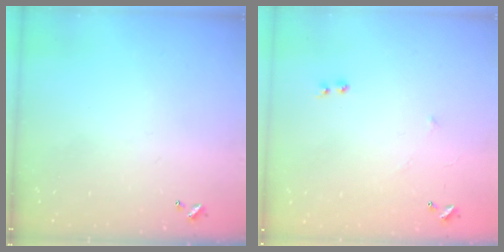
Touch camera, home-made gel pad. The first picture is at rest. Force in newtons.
{"total": 6.7, "press": 6.7, "slide": 0.7}